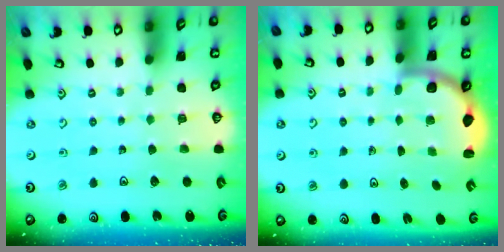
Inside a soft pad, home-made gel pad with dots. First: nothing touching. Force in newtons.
{"total": 3.1, "press": 3.0, "slide": 0.8}